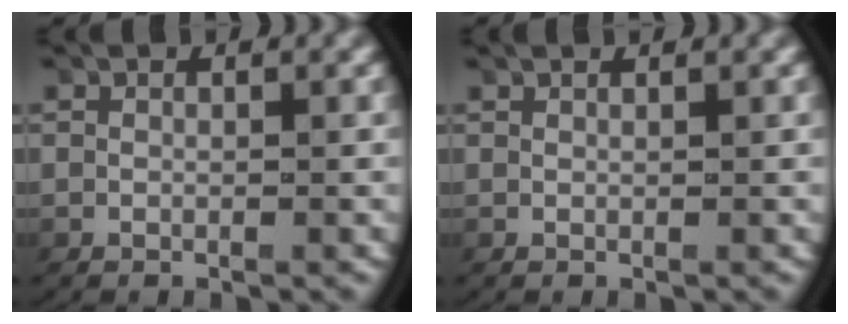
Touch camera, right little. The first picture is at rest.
{"total": 0.6, "force": [0.6, -0.2, 0.0], "torque": [0.001, 0.001, 0.010]}